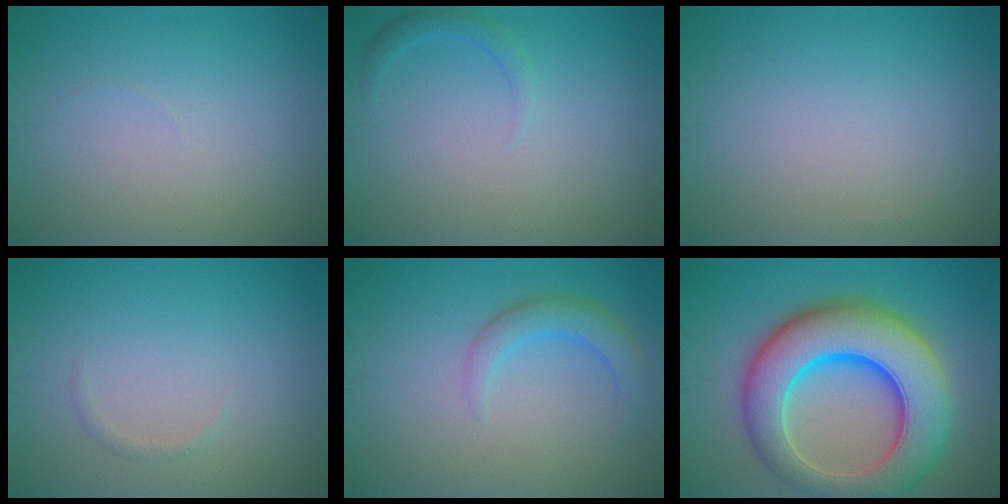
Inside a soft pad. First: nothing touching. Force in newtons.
{"total": 1.2, "press": 1.2, "slide": 0.1}
{"total": 0.0}
{"total": 0.6, "press": 0.6, "slide": 0.0}
{"total": 2.7, "press": 2.7, "slide": 0.2}
{"total": 12.6, "press": 12.6, "slide": 0.4}